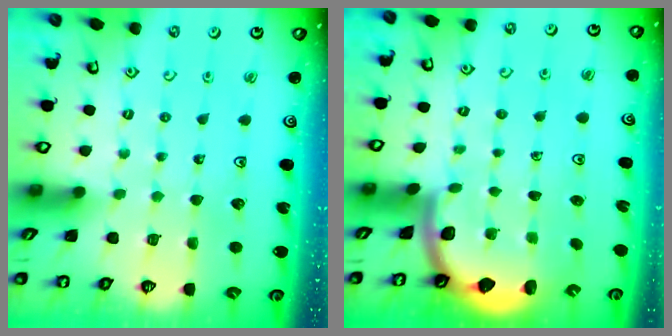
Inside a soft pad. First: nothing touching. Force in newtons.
{"total": 1.8, "press": 1.8, "slide": 0.3}